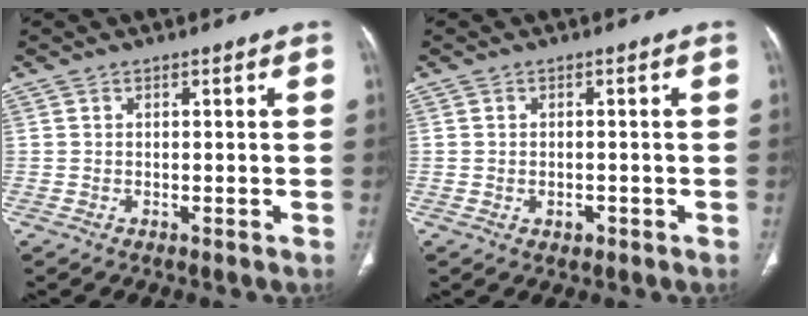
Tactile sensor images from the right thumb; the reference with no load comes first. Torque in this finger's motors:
{"motor_torque": [-0.40, 0.12, -0.21, -0.11, 0.00]}